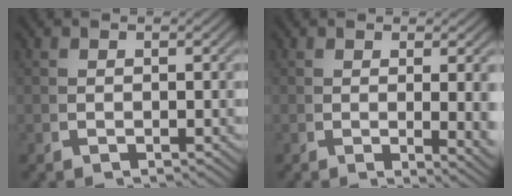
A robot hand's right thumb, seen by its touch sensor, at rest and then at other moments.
{"total": 3.8, "force": [0.0, 1.0, 3.6], "torque": [-0.056, -0.012, 0.008]}